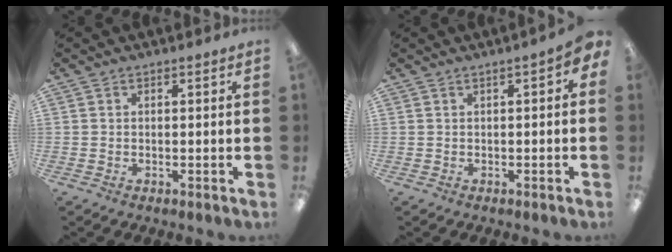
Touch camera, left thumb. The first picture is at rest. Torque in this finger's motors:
{"motor_torque": [0.40, 0.71, 0.91, -0.56, 0.01]}